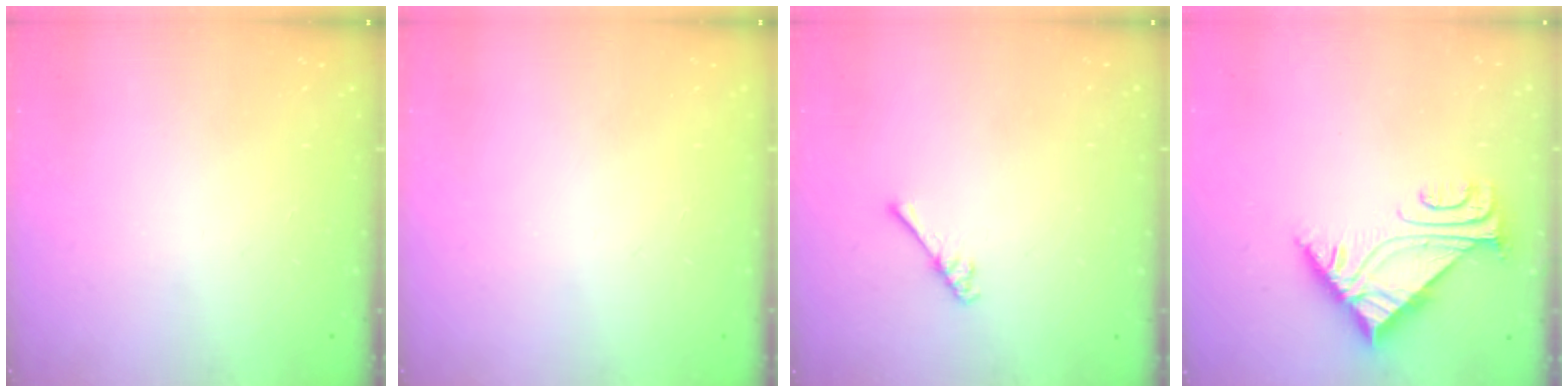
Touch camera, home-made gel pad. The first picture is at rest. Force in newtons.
{"total": 0.0}
{"total": 2.9, "press": 2.9, "slide": 0.4}
{"total": 5.5, "press": 5.4, "slide": 0.8}